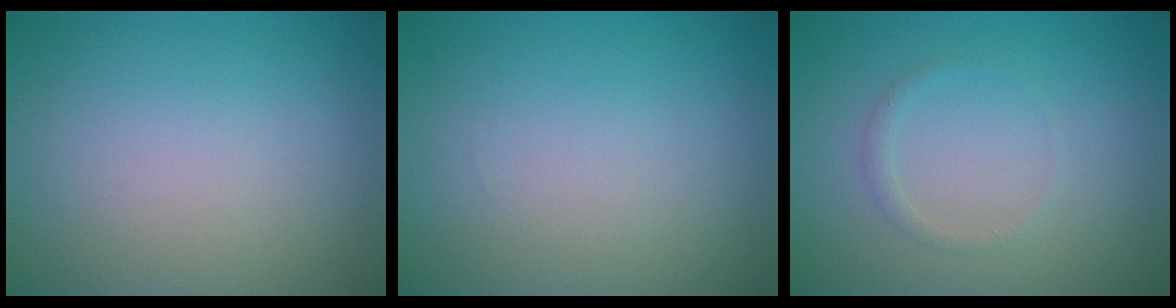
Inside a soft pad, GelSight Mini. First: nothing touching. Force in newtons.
{"total": 0.0}
{"total": 0.8, "press": 0.8, "slide": 0.1}